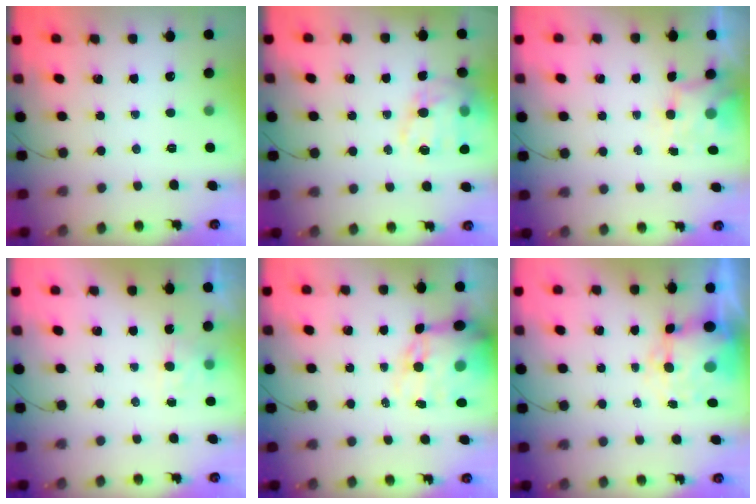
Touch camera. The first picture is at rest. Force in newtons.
{"total": 18.1, "press": 17.7, "slide": 3.9}
{"total": 4.0, "press": 4.0, "slide": 0.7}
{"total": 5.0, "press": 4.7, "slide": 1.5}
{"total": 14.4, "press": 14.0, "slide": 3.4}
{"total": 8.9, "press": 8.7, "slide": 1.9}